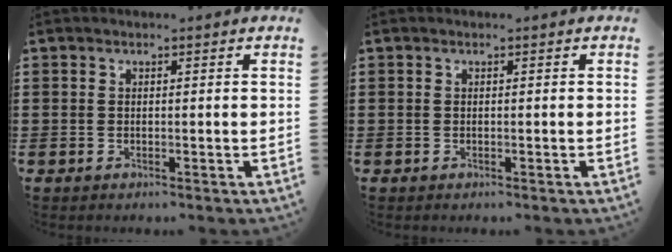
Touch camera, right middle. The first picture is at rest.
{"total": 0.0}